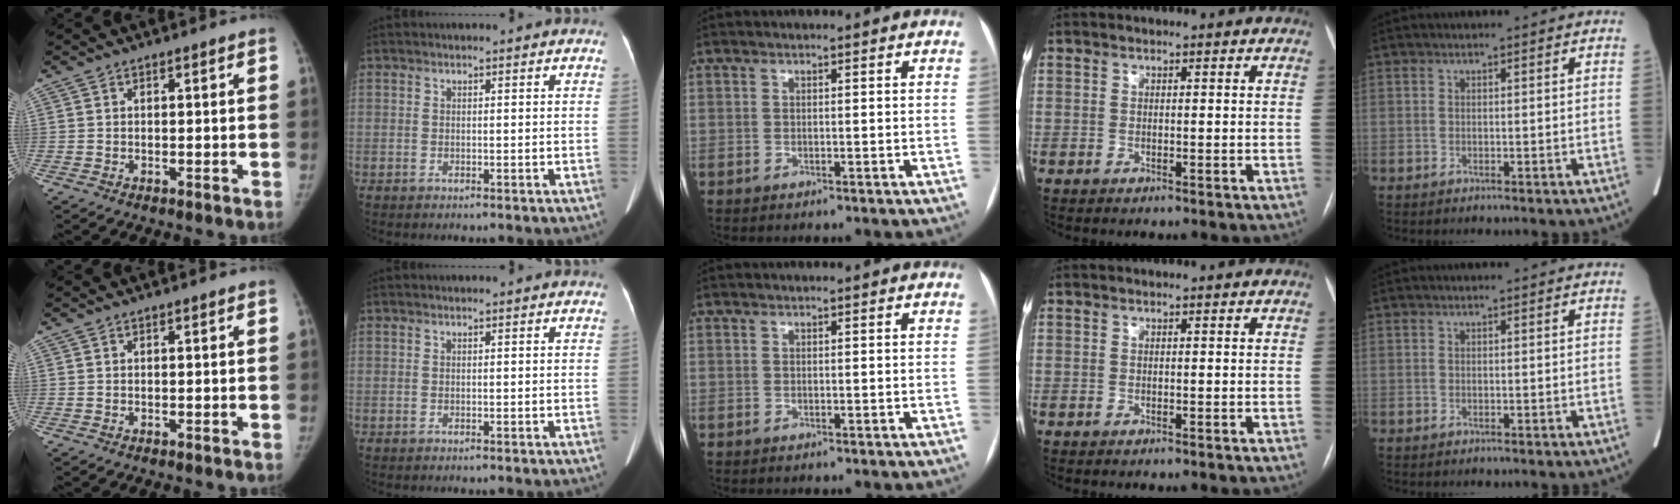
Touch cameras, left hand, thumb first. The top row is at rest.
{}